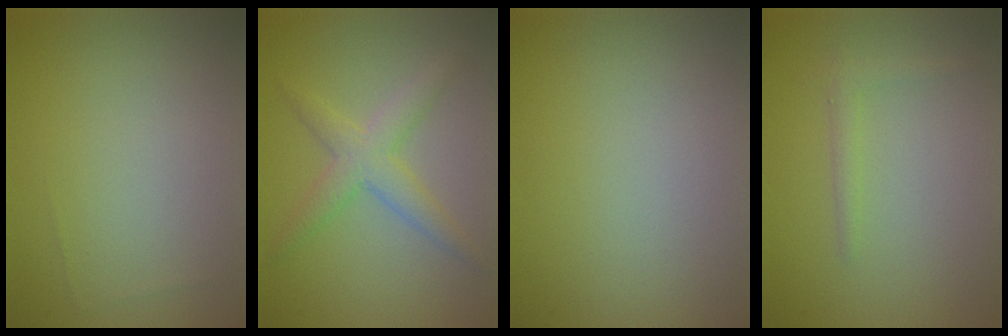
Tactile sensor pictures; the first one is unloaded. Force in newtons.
{"total": 2.3, "press": 2.3, "slide": 0.1}
{"total": 0.0}
{"total": 1.1, "press": 1.1, "slide": 0.1}